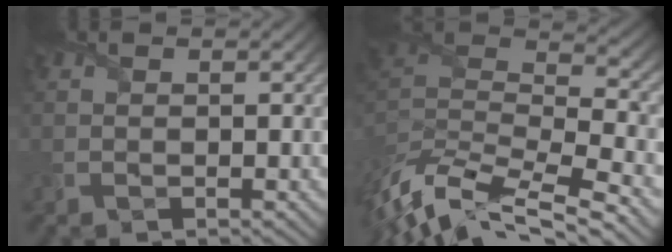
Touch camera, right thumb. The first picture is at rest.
{"total": 11.8, "force": [-7.4, 2.8, 8.7], "torque": [-0.189, 0.005, -0.129]}